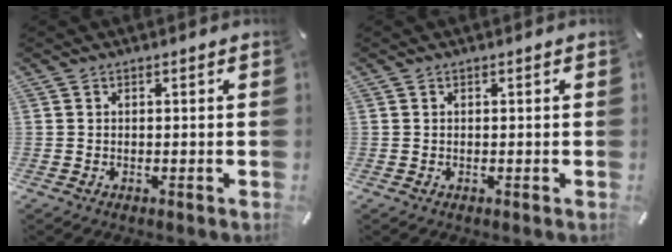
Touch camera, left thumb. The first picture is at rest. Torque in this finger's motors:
{"motor_torque": [0.03, 0.05, -0.05, 0.02, -0.01]}